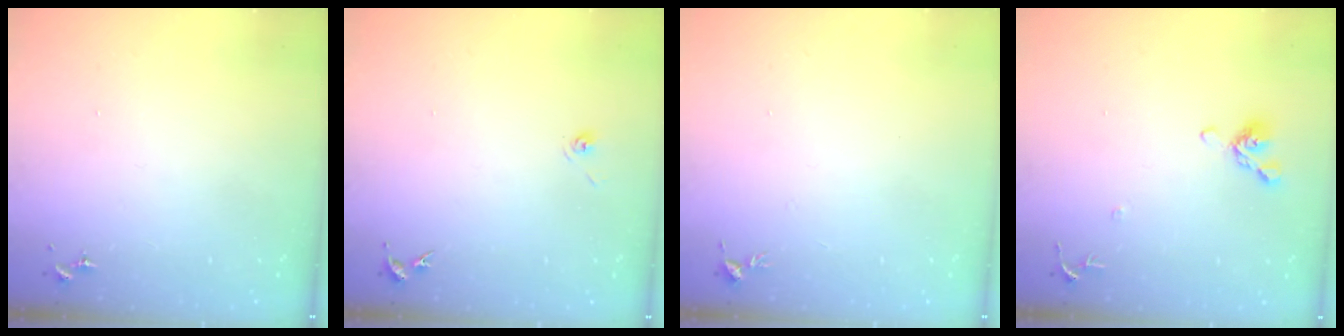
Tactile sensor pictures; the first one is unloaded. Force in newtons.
{"total": 3.3, "press": 2.7, "slide": 2.0}
{"total": 3.4, "press": 3.3, "slide": 0.5}
{"total": 8.7, "press": 8.5, "slide": 1.8}